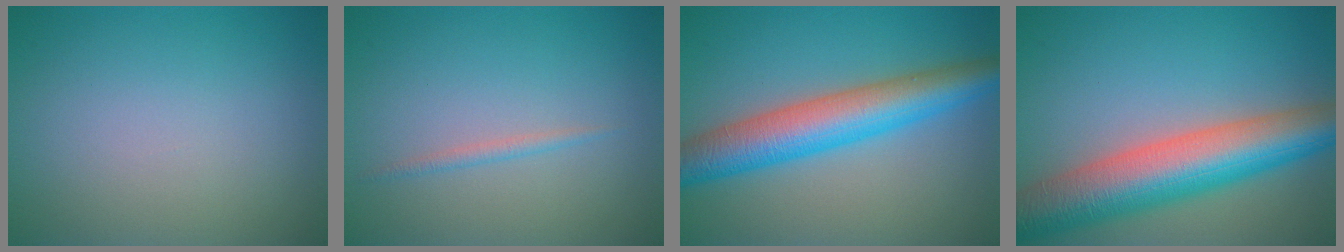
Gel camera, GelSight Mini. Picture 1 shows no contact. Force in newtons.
{"total": 0.8, "press": 0.8, "slide": 0.0}
{"total": 7.5, "press": 7.5, "slide": 0.1}
{"total": 10.3, "press": 10.3, "slide": 0.6}